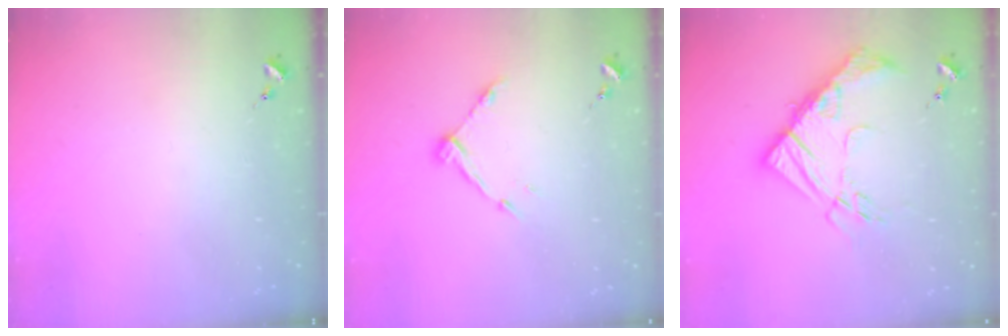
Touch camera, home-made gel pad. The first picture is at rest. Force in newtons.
{"total": 8.7, "press": 8.7, "slide": 0.5}
{"total": 17.2, "press": 17.1, "slide": 1.6}